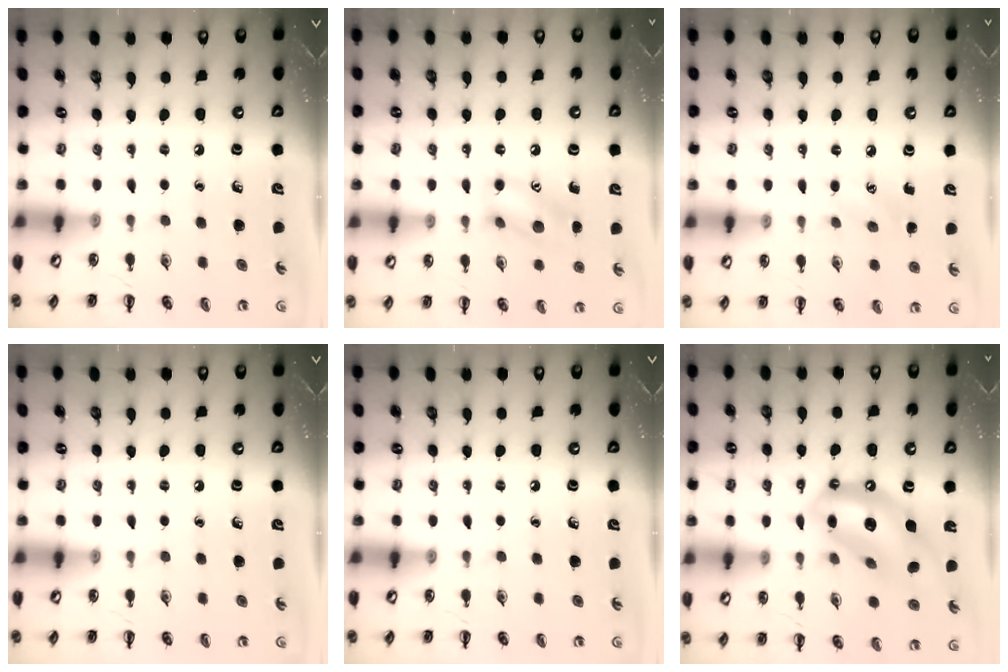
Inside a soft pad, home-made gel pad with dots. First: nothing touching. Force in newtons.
{"total": 11.7, "press": 11.6, "slide": 1.1}
{"total": 5.2, "press": 5.0, "slide": 1.4}
{"total": 0.0}
{"total": 0.0}
{"total": 15.0, "press": 14.5, "slide": 4.1}